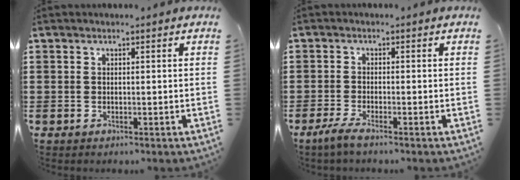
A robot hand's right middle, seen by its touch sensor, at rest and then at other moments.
{"total": 2.1, "force": [-1.5, 0.1, 1.6], "torque": [-0.041, -0.006, -0.031]}